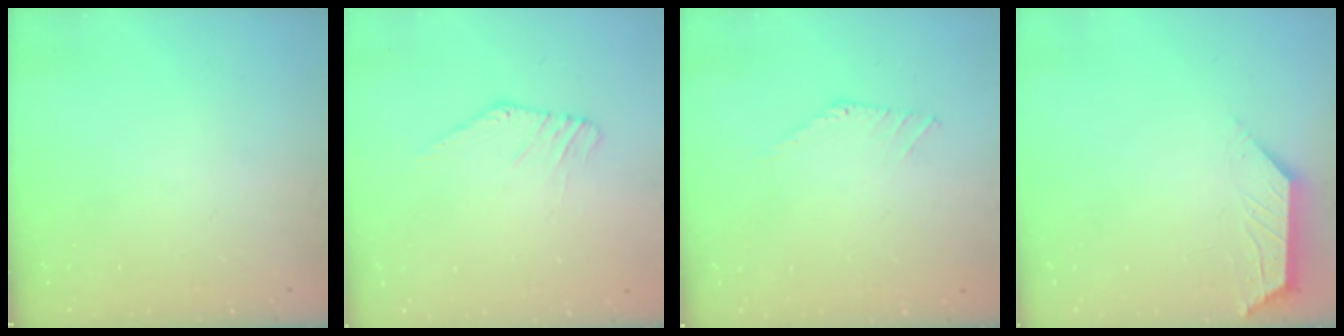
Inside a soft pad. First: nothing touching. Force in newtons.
{"total": 1.7, "press": 1.7, "slide": 0.2}
{"total": 0.0}
{"total": 2.0, "press": 1.9, "slide": 0.4}